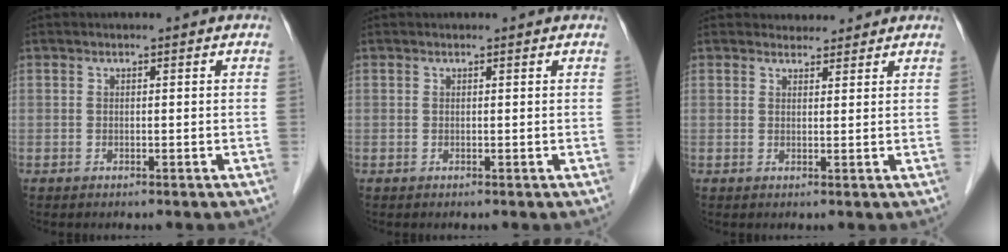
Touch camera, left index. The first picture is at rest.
{"total": 0.5, "force": [0.5, 0.1, 0.0], "torque": [-0.004, 0.002, 0.007]}
{"total": 2.6, "force": [2.4, 0.8, -0.1], "torque": [0.000, 0.005, 0.034]}